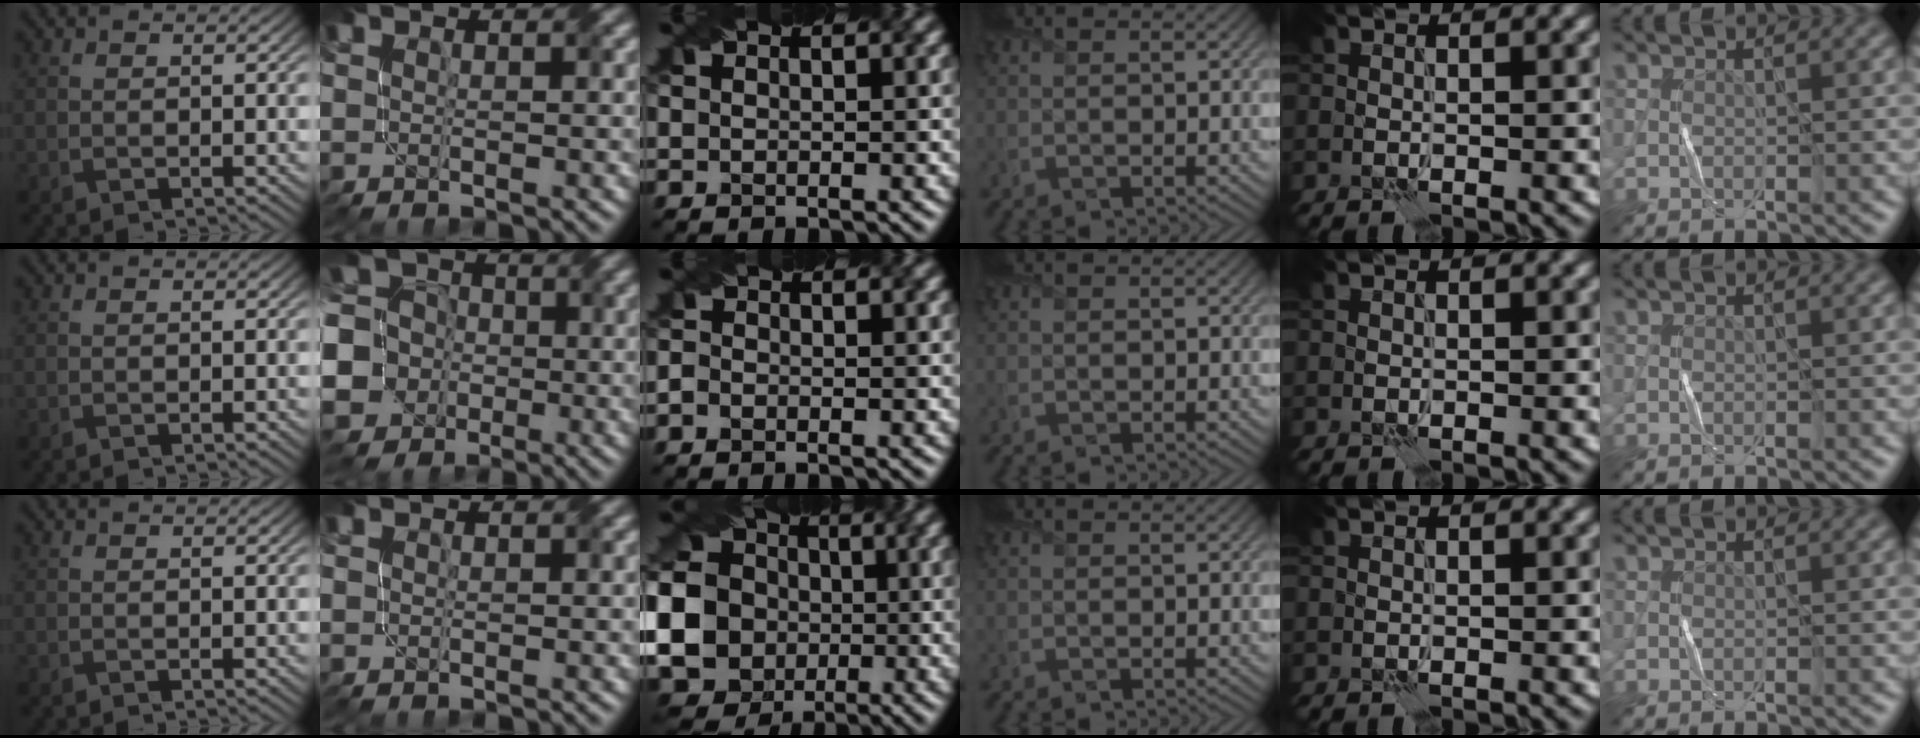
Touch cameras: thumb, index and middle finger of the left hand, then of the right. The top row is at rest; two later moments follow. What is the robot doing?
{"motion": "fold", "object": "paper"}